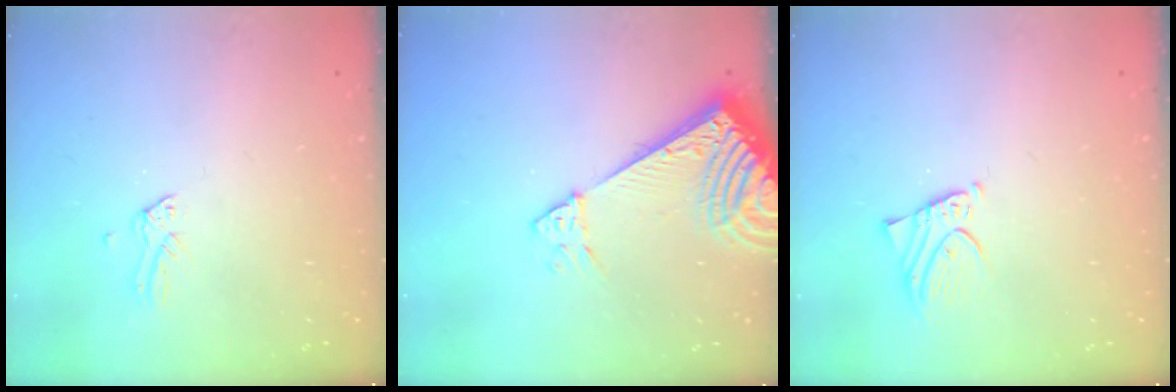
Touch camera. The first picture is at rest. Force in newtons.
{"total": 9.2, "press": 9.2, "slide": 1.2}
{"total": 3.3, "press": 3.3, "slide": 0.2}